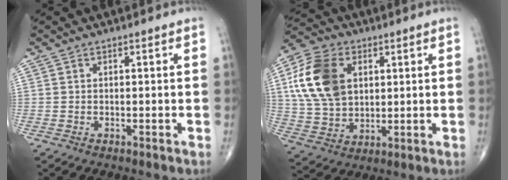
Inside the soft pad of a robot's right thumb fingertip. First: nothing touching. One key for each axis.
{"total": 15.8, "fx": 4.1, "fy": 10.9, "fz": 10.7, "tx": -0.197, "ty": -0.001, "tz": 0.077}